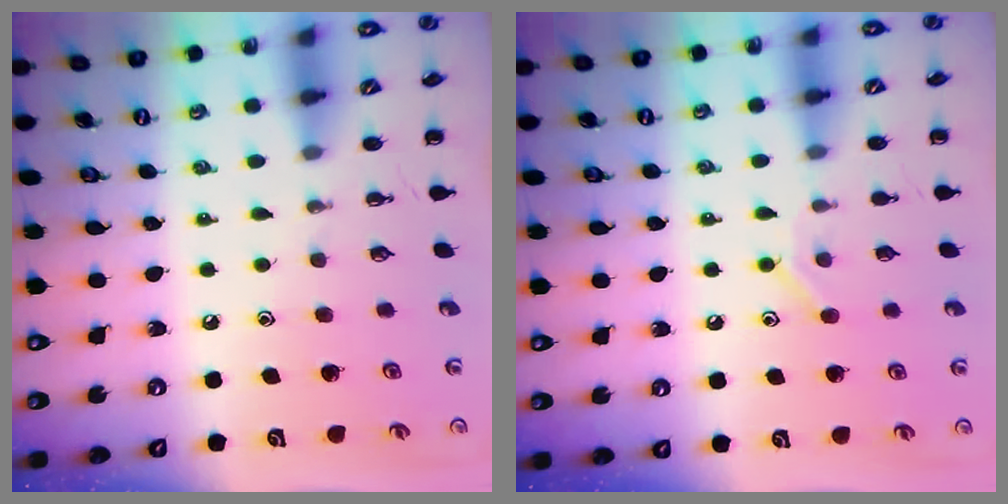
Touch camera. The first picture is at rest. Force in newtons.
{"total": 8.0, "press": 7.8, "slide": 1.7}